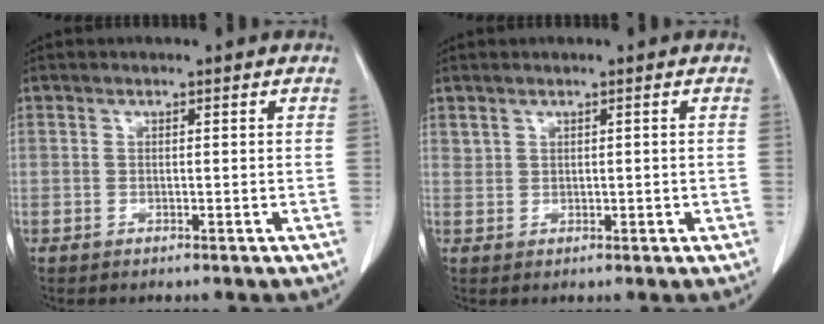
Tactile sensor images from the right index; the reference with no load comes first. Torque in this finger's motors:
{"motor_torque": [-0.08, 0.16, 0.00, 0.00]}